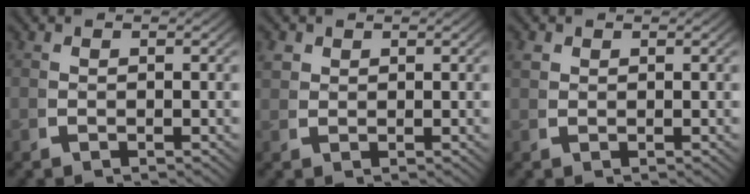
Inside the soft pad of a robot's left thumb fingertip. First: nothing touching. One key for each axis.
{"total": 1.8, "fx": 1.1, "fy": 1.2, "fz": 0.6, "tx": -0.013, "ty": 0.000, "tz": 0.027}
{"total": 1.1, "fx": 0.8, "fy": 0.7, "fz": 0.4, "tx": -0.007, "ty": 0.000, "tz": 0.020}